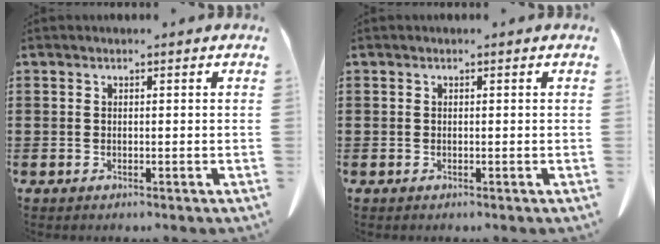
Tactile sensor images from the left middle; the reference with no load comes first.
{"total": 0.0}